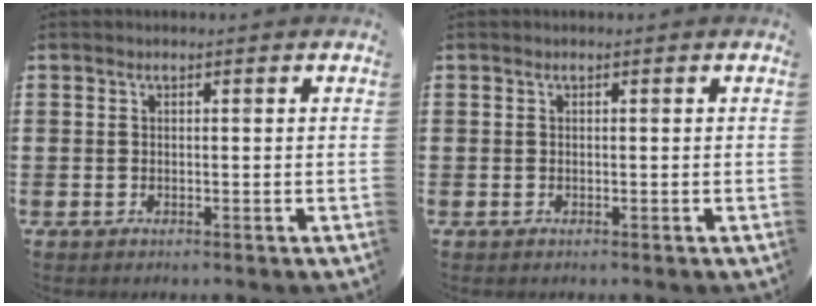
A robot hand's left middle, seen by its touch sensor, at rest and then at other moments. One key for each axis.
{"total": 0.0}